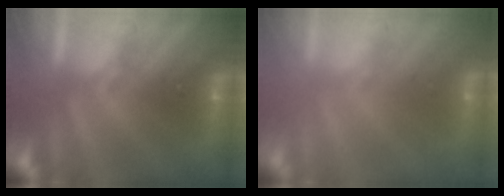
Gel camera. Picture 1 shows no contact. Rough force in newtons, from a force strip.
{"total": 2.2}